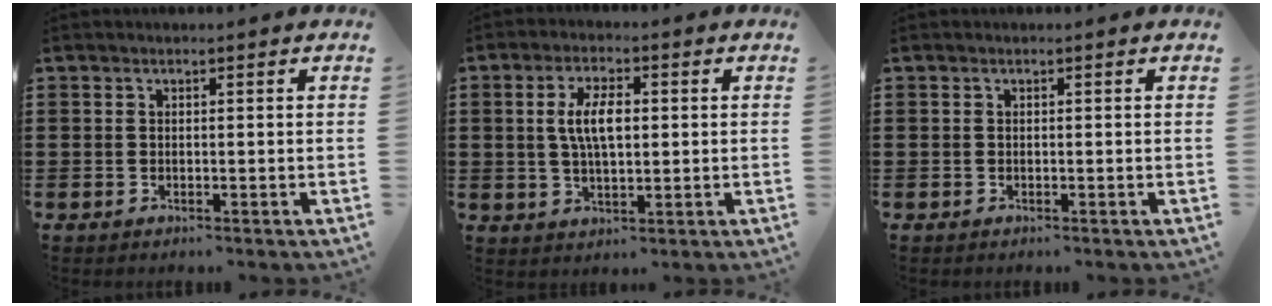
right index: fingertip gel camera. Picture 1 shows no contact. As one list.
[{"total": 6.3, "force": [0.8, 2.6, 5.7], "torque": [-0.114, 0.010, 0.011]}, {"total": 0.0}]